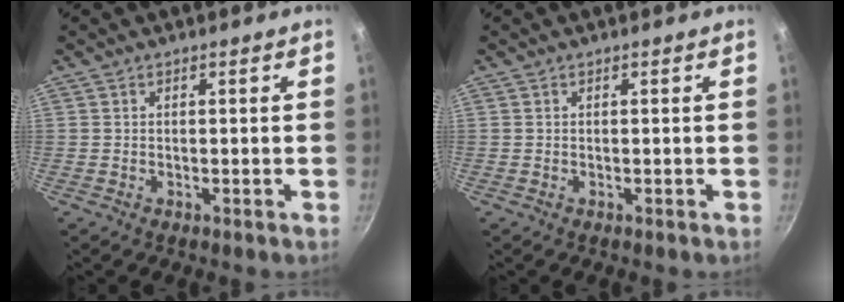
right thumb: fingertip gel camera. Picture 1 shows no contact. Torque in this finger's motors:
{"motor_torque": [0.00, 0.00, 0.04, 0.01, 0.00]}